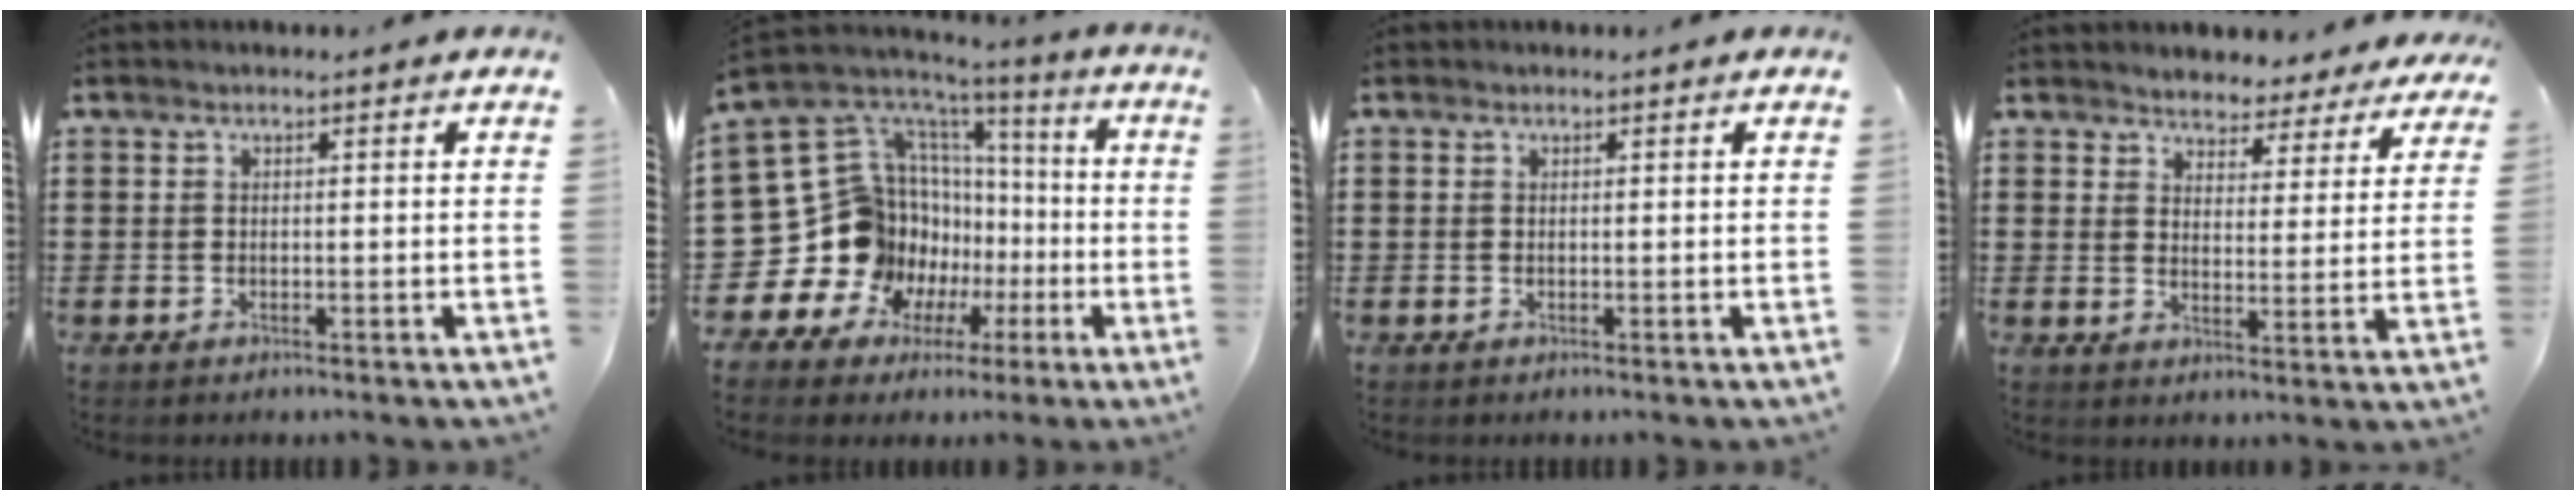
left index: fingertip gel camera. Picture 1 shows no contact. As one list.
[{"total": 16.6, "force": [-2.5, 15.2, 6.0], "torque": [-0.183, -0.046, 0.006]}, {"total": 0.0}, {"total": 3.7, "force": [3.6, 0.7, -0.4], "torque": [-0.016, -0.021, 0.063]}]